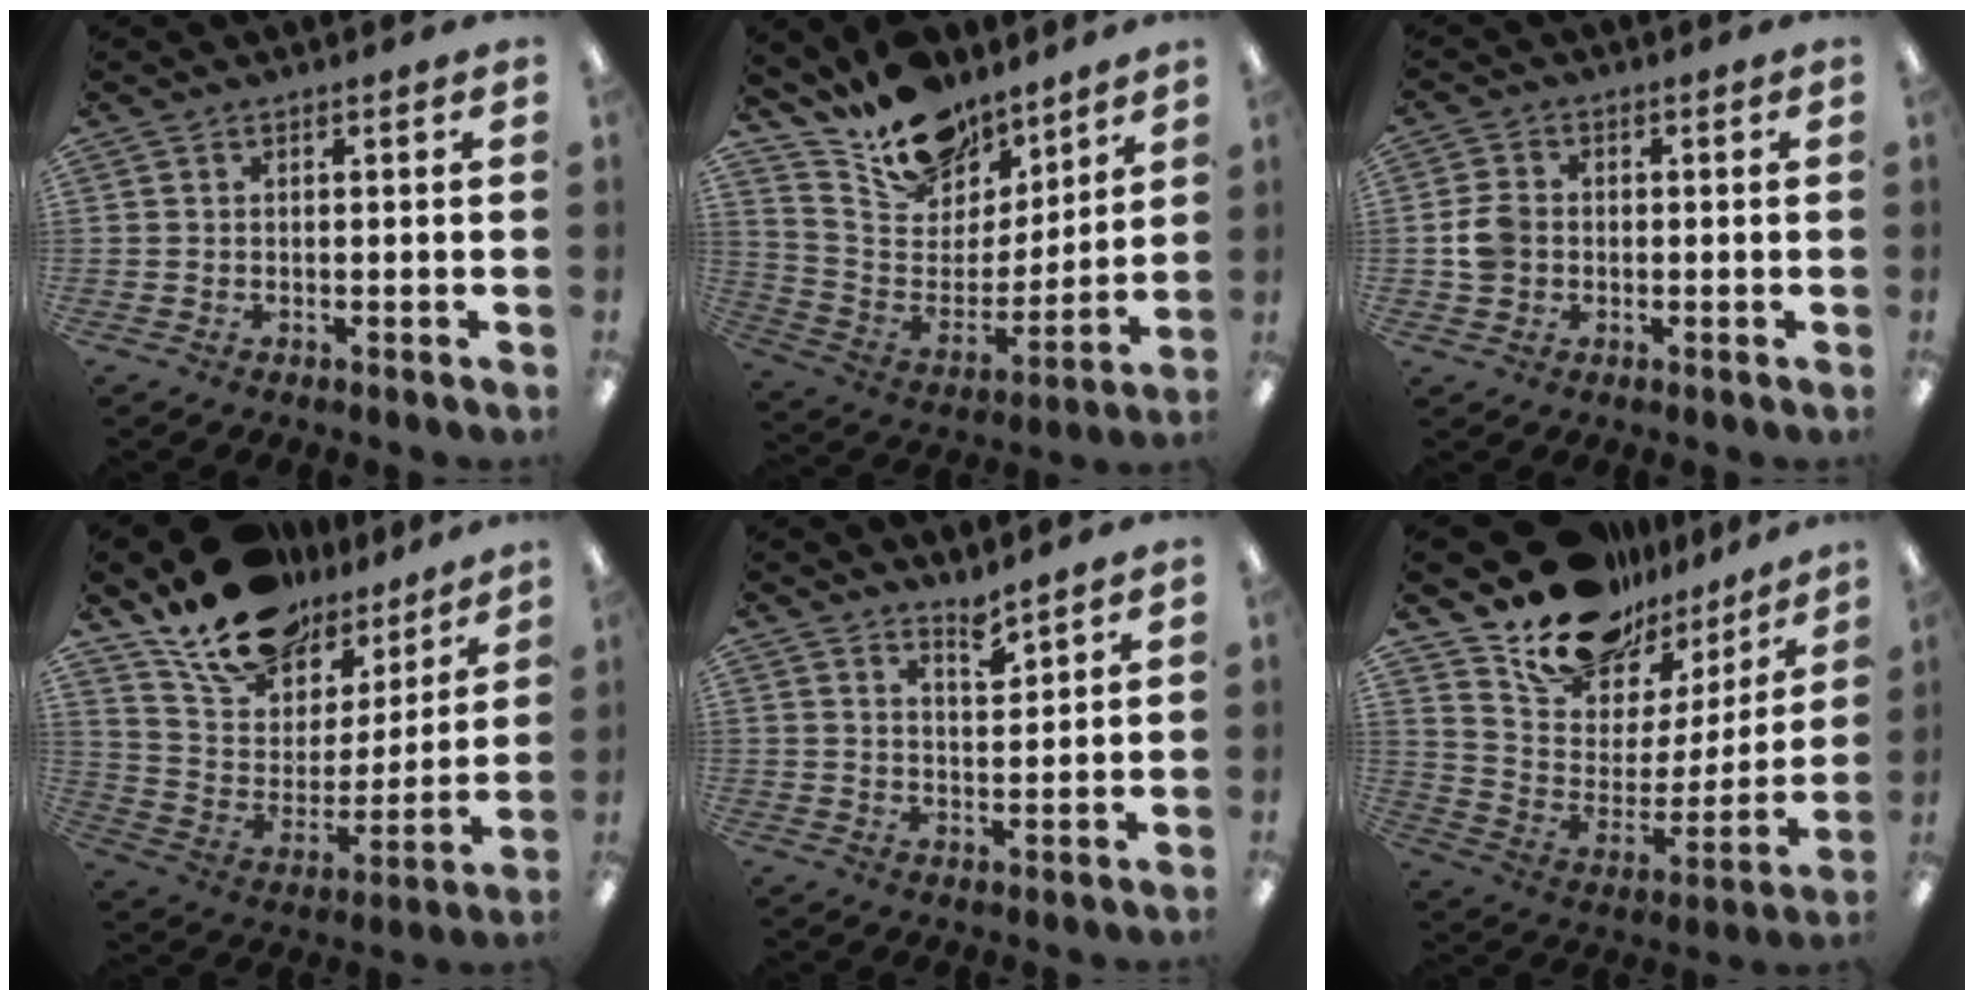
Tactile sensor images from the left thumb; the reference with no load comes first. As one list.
[{"total": 17.4, "force": [14.3, 8.7, 4.6], "torque": [-0.101, -0.108, 0.267]}, {"total": 5.4, "force": [-0.3, 4.6, 2.8], "torque": [-0.050, 0.007, -0.004]}, {"total": 18.0, "force": [14.4, 9.3, 5.6], "torque": [-0.120, -0.100, 0.266]}, {"total": 4.2, "force": [3.9, 0.6, 1.2], "torque": [-0.016, -0.030, 0.069]}, {"total": 17.3, "force": [14.5, 8.4, 4.0], "torque": [-0.080, -0.113, 0.259]}]